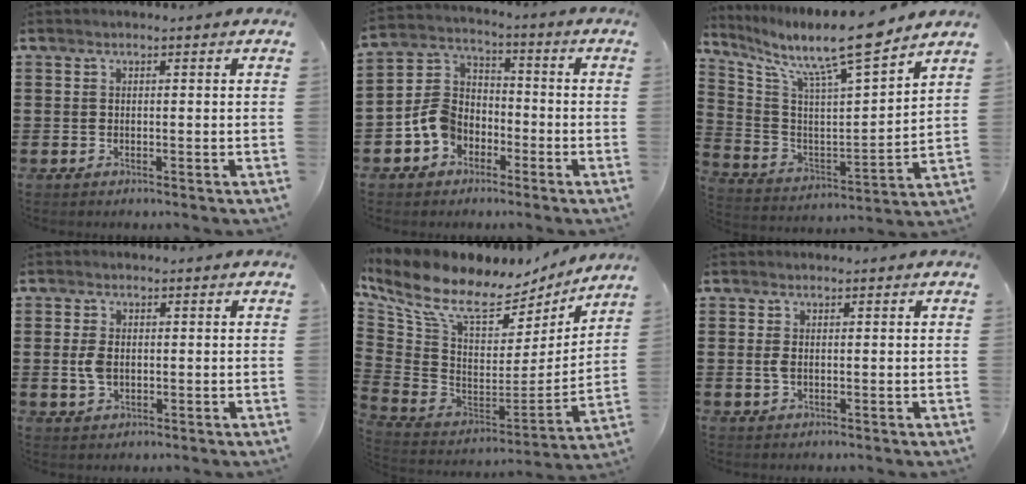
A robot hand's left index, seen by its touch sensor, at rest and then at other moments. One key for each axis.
{"total": 7.2, "fx": -3.4, "fy": 5.6, "fz": 2.9, "tx": -0.092, "ty": 0.012, "tz": -0.074}
{"total": 11.5, "fx": 9.6, "fy": 1.3, "fz": 6.2, "tx": -0.143, "ty": -0.070, "tz": 0.154}
{"total": 3.5, "fx": 0.0, "fy": 2.2, "fz": 2.7, "tx": -0.077, "ty": -0.001, "tz": -0.008}
{"total": 10.2, "fx": 7.0, "fy": 4.3, "fz": 6.0, "tx": -0.149, "ty": -0.048, "tz": 0.123}
{"total": 1.7, "fx": 0.0, "fy": 0.9, "fz": 1.4, "tx": -0.037, "ty": 0.000, "tz": -0.004}